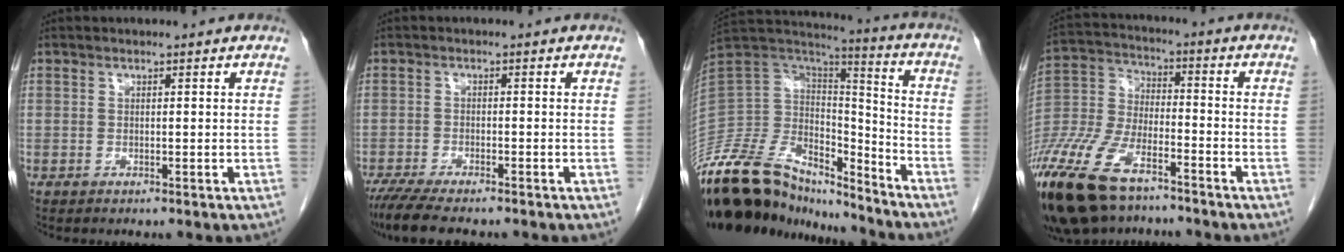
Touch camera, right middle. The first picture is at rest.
{"total": 8.1, "force": [-6.7, 1.3, 4.4], "torque": [-0.074, -0.019, -0.109]}
{"total": 25.2, "force": [-21.5, 8.7, 9.8], "torque": [-0.238, 0.014, -0.374]}
{"total": 20.6, "force": [-14.5, 7.8, 12.4], "torque": [-0.323, -0.037, -0.274]}